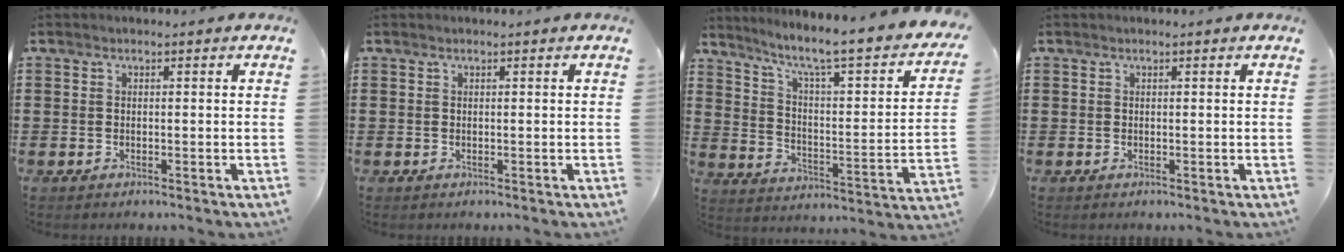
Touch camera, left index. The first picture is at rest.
{"total": 0.0}
{"total": 6.2, "force": [4.4, 0.4, 4.4], "torque": [-0.105, -0.040, 0.060]}
{"total": 0.0}